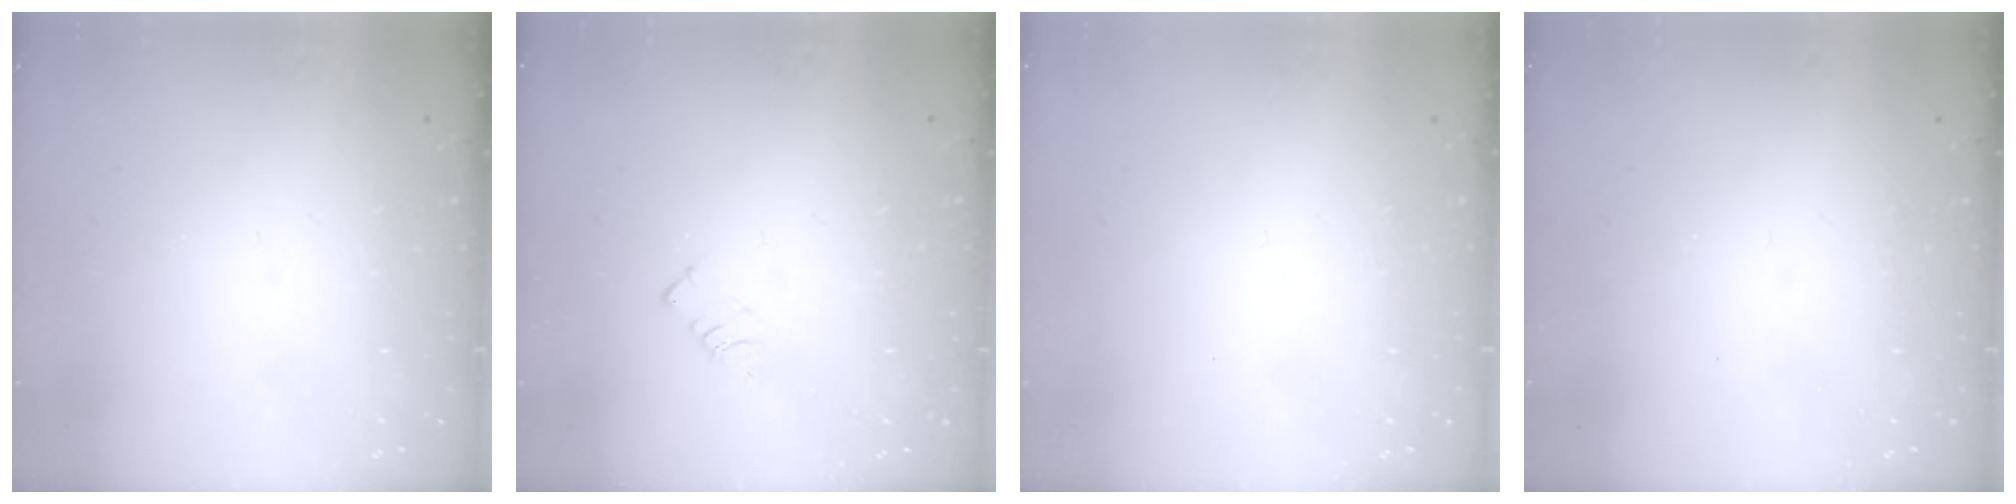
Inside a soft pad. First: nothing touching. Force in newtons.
{"total": 2.6, "press": 2.6, "slide": 0.3}
{"total": 1.8, "press": 1.8, "slide": 0.2}
{"total": 2.5, "press": 2.4, "slide": 0.4}